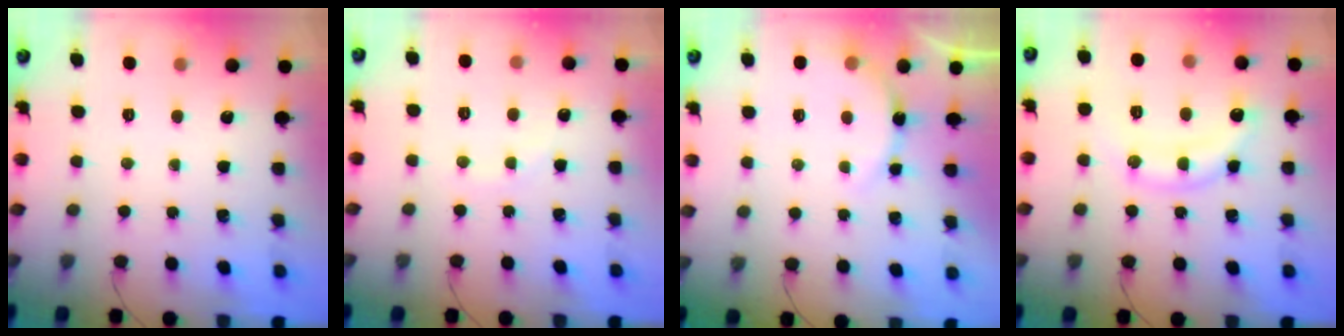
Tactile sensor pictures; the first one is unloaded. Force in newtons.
{"total": 3.9, "press": 3.7, "slide": 1.1}
{"total": 5.9, "press": 5.8, "slide": 1.0}
{"total": 10.3, "press": 10.3, "slide": 0.8}